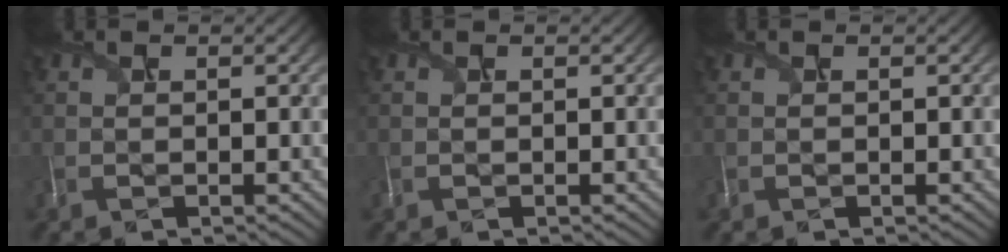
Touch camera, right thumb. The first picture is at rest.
{"total": 0.0}
{"total": 0.0}